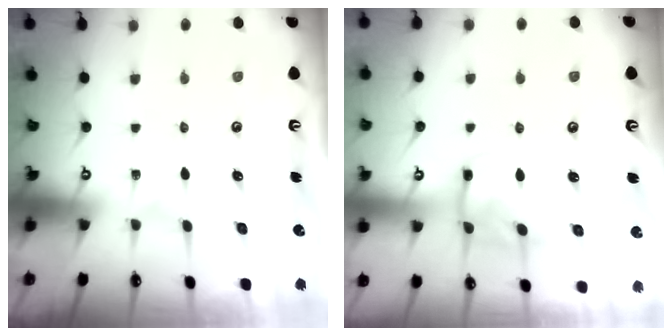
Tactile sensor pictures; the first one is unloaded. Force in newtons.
{"total": 8.9, "press": 8.9, "slide": 0.9}